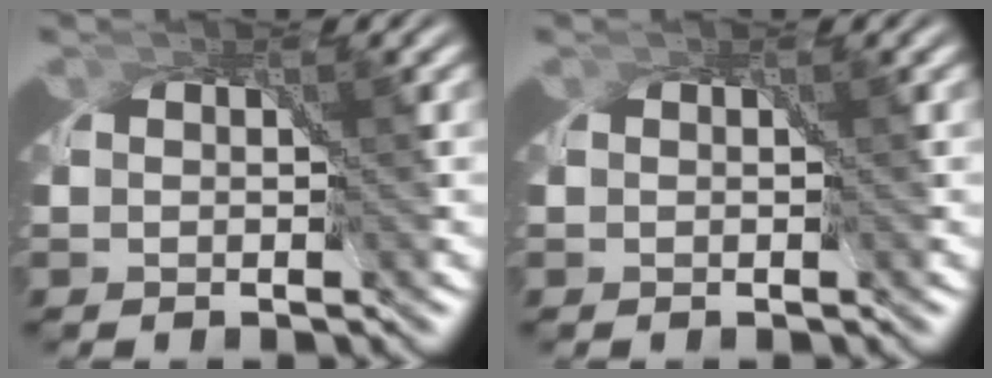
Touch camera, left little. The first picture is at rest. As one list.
[{"total": 0.0}]